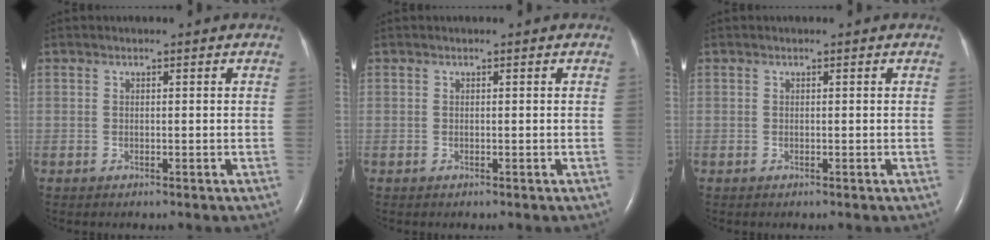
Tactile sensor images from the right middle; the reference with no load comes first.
{"total": 0.0}
{"total": 0.0}